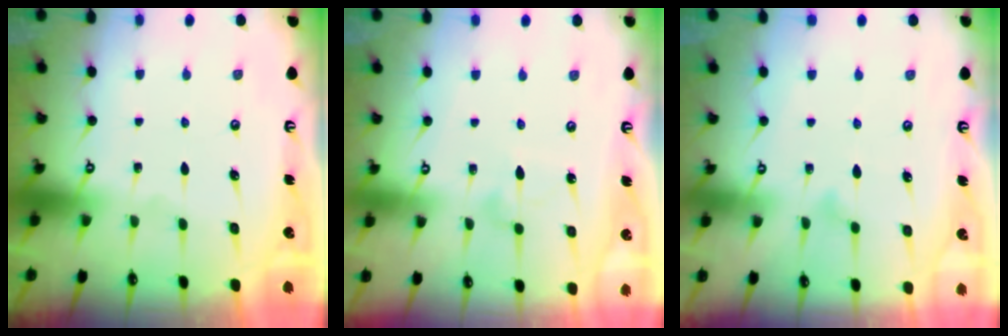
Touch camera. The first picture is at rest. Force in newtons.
{"total": 5.8, "press": 5.8, "slide": 0.4}
{"total": 8.5, "press": 8.5, "slide": 0.5}